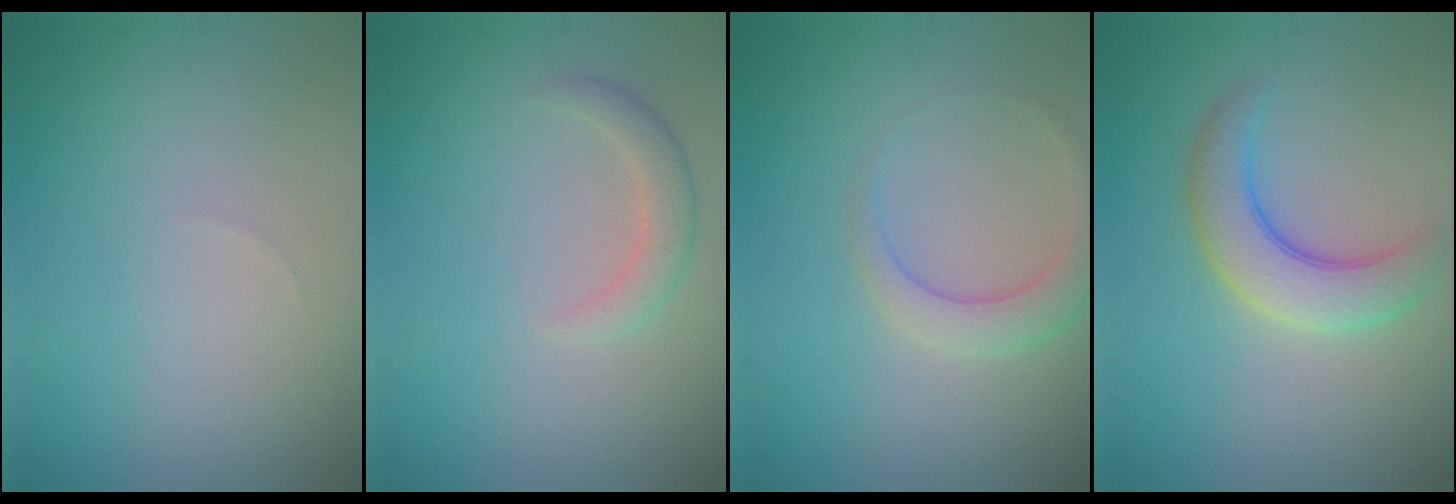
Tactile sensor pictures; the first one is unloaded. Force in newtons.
{"total": 2.0, "press": 2.0, "slide": 0.1}
{"total": 2.5, "press": 2.5, "slide": 0.1}
{"total": 4.5, "press": 4.5, "slide": 0.3}